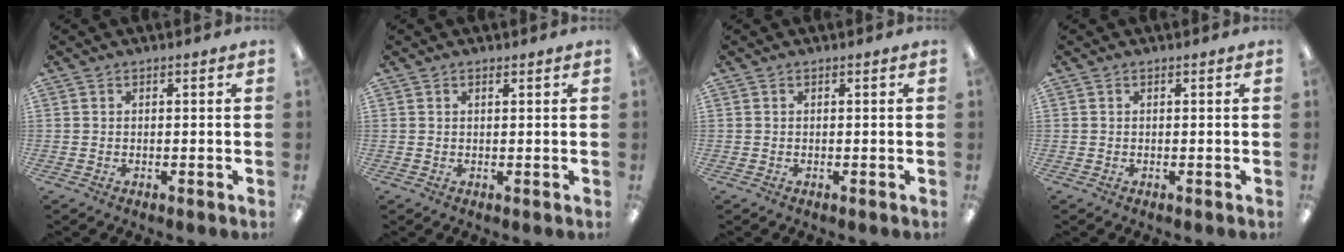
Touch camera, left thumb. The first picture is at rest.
{"total": 0.7, "force": [0.5, 0.2, 0.3], "torque": [0.001, -0.003, 0.008]}
{"total": 0.0}
{"total": 0.0}